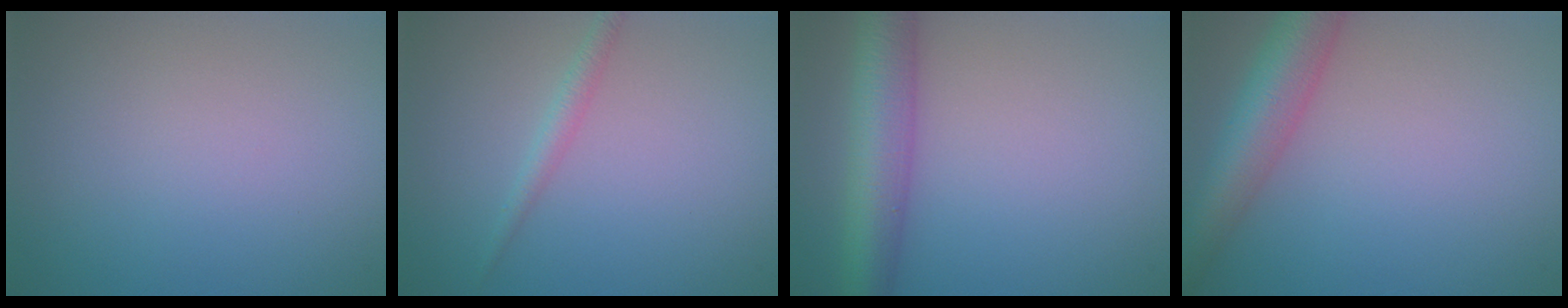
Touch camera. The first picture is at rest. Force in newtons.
{"total": 1.4, "press": 1.4, "slide": 0.0}
{"total": 5.9, "press": 5.9, "slide": 0.2}
{"total": 6.2, "press": 6.2, "slide": 0.2}